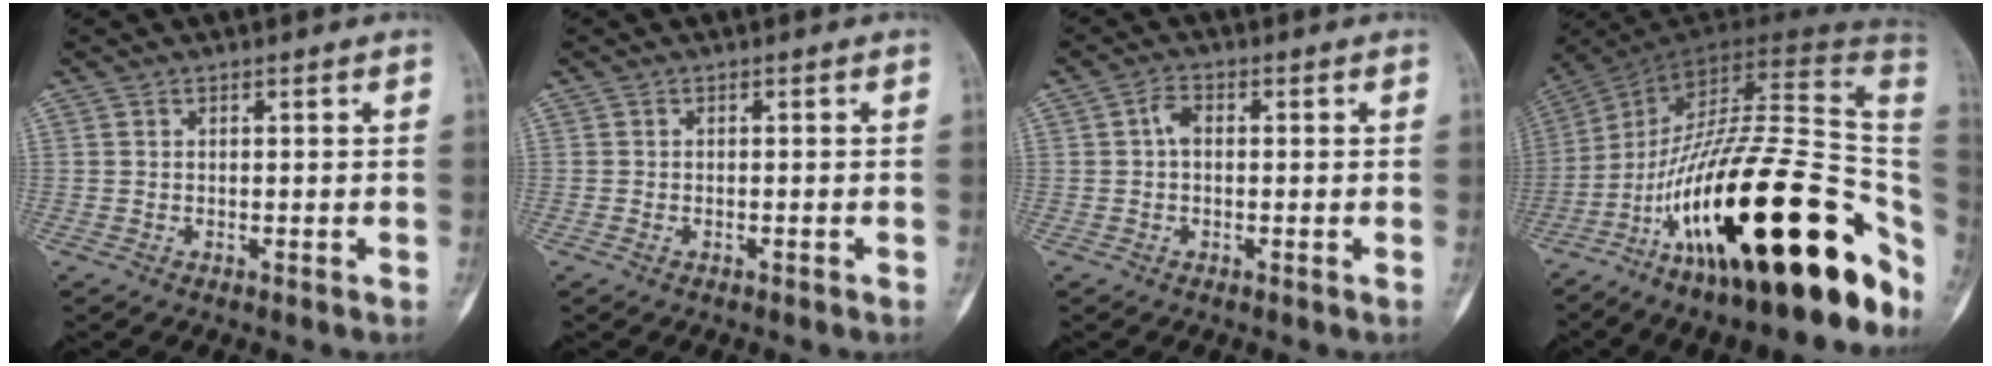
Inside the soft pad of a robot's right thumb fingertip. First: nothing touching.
{"total": 0.7, "force": [-0.4, 0.4, 0.4], "torque": [-0.011, 0.007, -0.004]}
{"total": 2.5, "force": [0.0, 1.5, 2.0], "torque": [-0.034, 0.009, -0.006]}
{"total": 37.1, "force": [-13.3, 12.9, 32.1], "torque": [-0.409, 0.075, -0.210]}